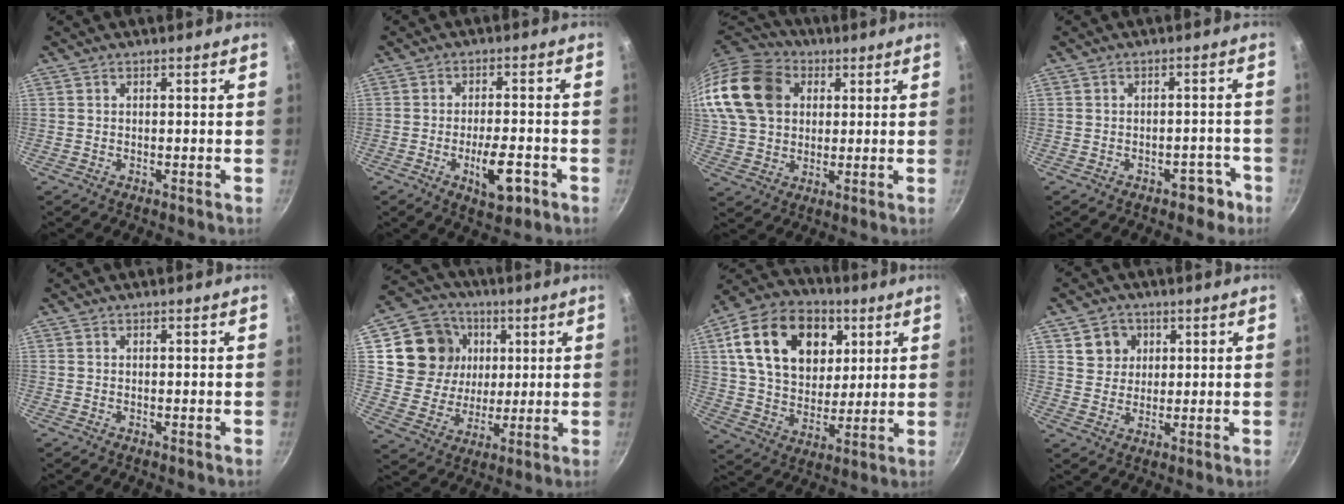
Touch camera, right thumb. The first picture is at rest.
{"total": 8.0, "force": [-3.2, 3.0, 6.7], "torque": [-0.087, 0.014, -0.045]}
{"total": 20.4, "force": [5.7, 15.8, 11.6], "torque": [-0.236, 0.022, 0.099]}
{"total": 6.6, "force": [-4.2, 3.8, 3.4], "torque": [0.007, 0.058, -0.034]}
{"total": 0.0}
{"total": 14.0, "force": [3.8, 12.5, 5.1], "torque": [-0.069, -0.003, 0.067]}
{"total": 21.8, "force": [7.4, 15.4, 13.6], "torque": [-0.211, -0.005, 0.121]}
{"total": 5.5, "force": [2.1, 4.9, 1.4], "torque": [0.010, 0.002, 0.036]}